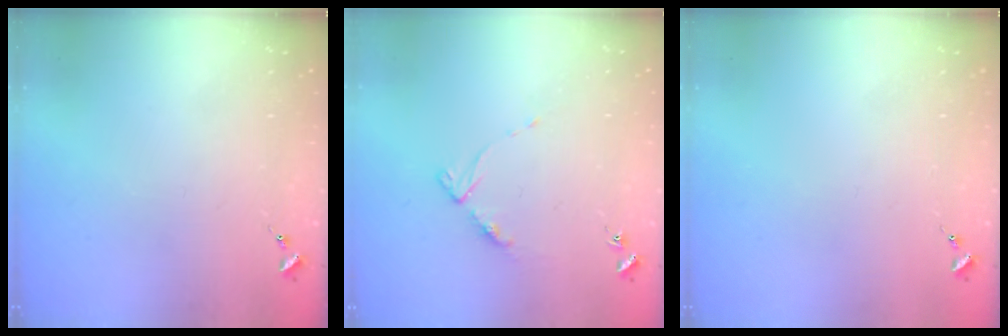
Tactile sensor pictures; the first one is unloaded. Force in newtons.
{"total": 5.2, "press": 5.1, "slide": 0.7}
{"total": 0.0}